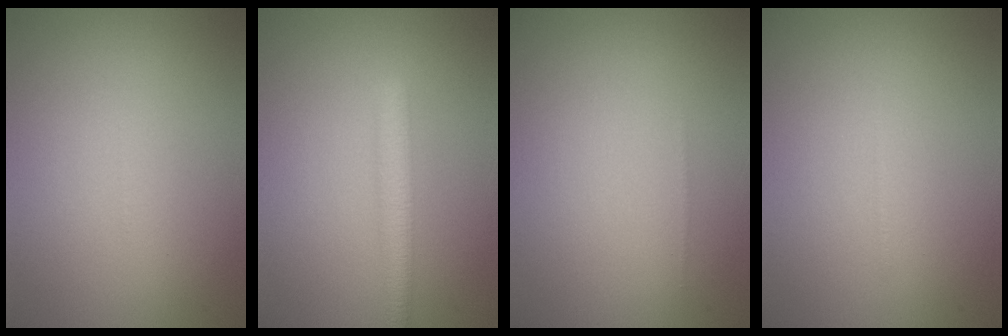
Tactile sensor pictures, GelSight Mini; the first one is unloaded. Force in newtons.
{"total": 3.0, "press": 3.0, "slide": 0.1}
{"total": 0.0}
{"total": 0.7, "press": 0.7, "slide": 0.2}